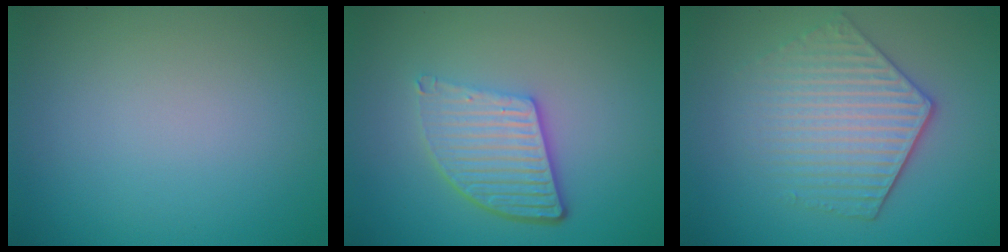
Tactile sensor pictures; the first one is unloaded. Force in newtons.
{"total": 5.2, "press": 3.8, "slide": 3.6}
{"total": 5.0, "press": 4.0, "slide": 3.1}